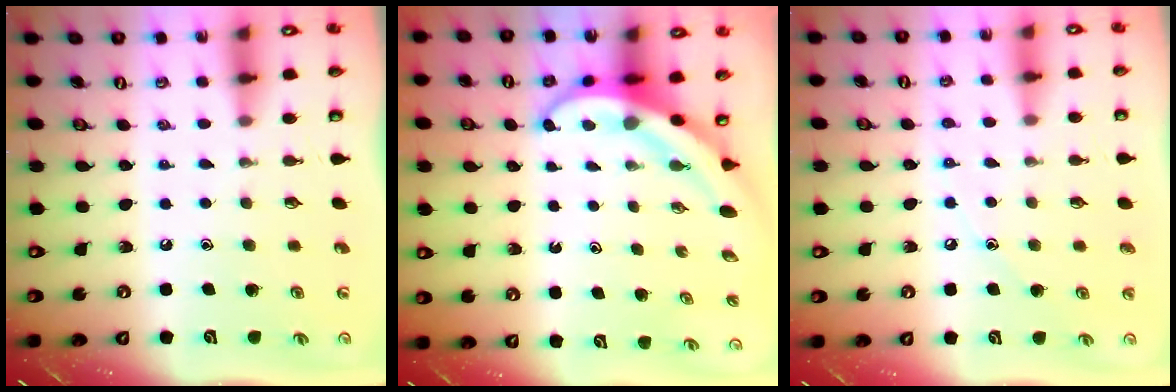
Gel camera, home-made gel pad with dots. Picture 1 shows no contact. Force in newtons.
{"total": 5.3, "press": 5.3, "slide": 0.5}
{"total": 4.3, "press": 4.3, "slide": 0.5}